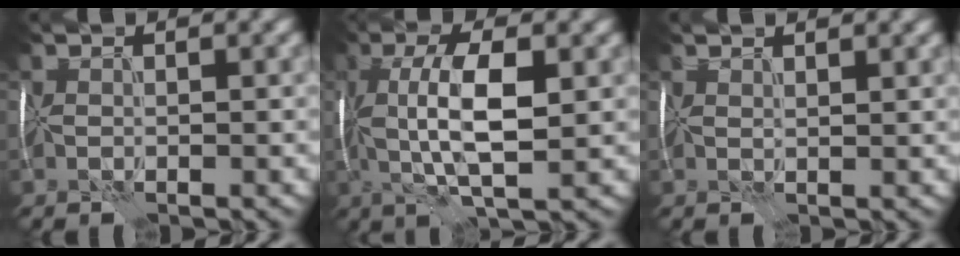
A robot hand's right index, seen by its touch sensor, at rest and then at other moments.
{"total": 6.0, "force": [0.7, 1.8, 5.7], "torque": [-0.130, 0.012, 0.012]}
{"total": 2.3, "force": [2.0, 0.5, 0.9], "torque": [-0.013, 0.014, 0.012]}